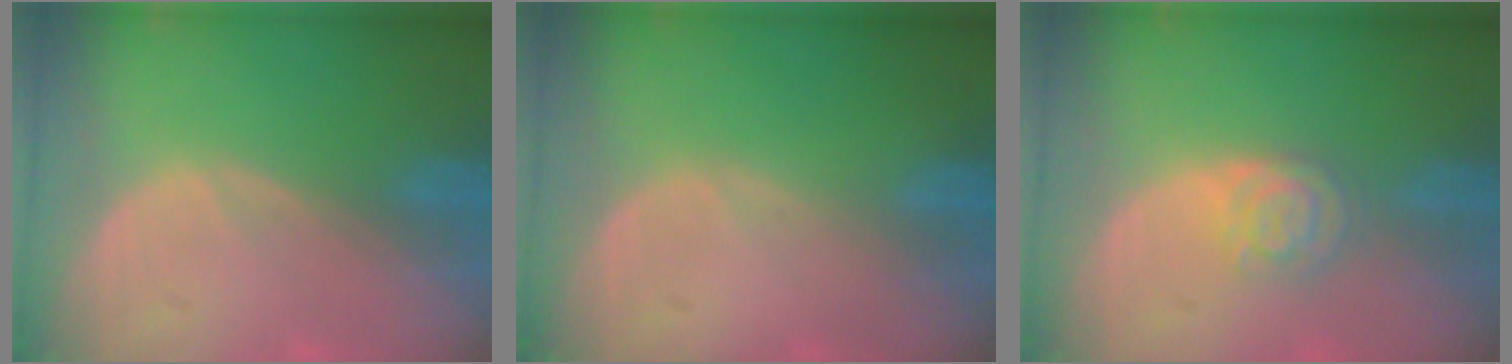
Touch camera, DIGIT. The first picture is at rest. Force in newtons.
{"total": 0.0}
{"total": 4.3, "press": 3.9, "slide": 1.9}